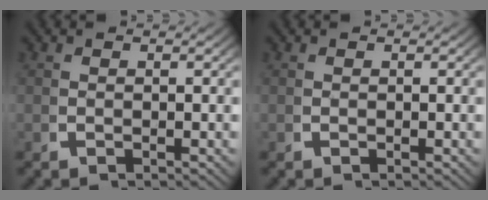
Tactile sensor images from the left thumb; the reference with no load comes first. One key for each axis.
{"total": 0.0}